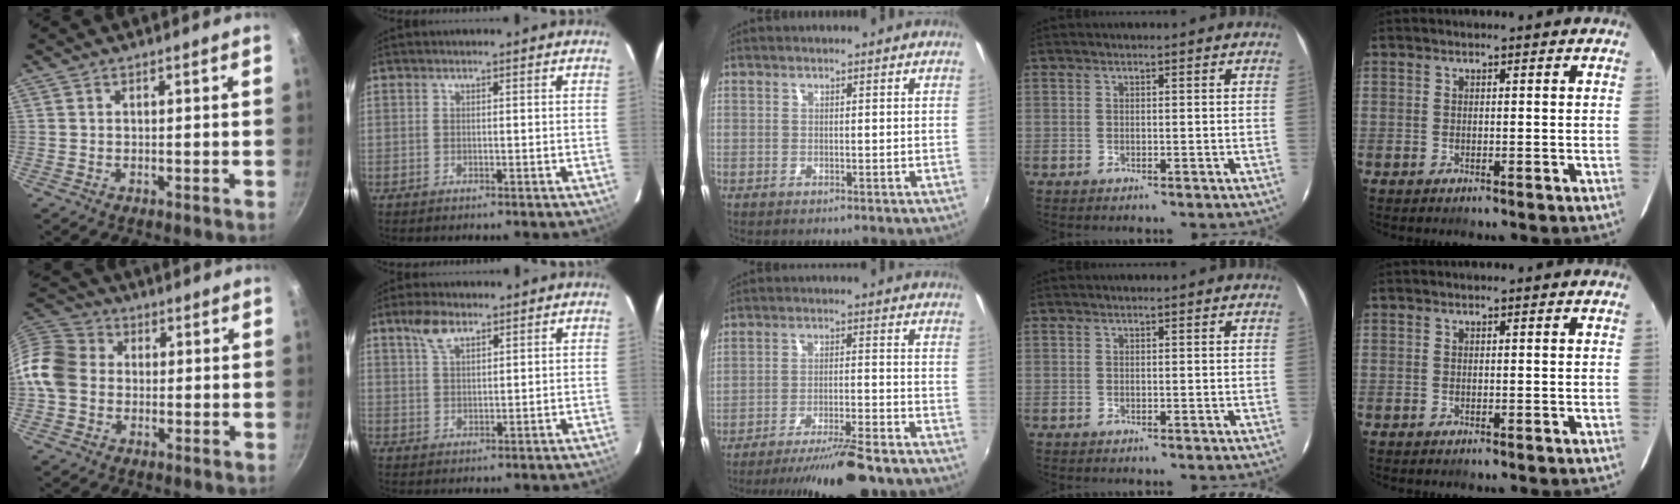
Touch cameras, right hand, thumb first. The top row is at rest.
{"thumb": {"total": 10.7, "force": [-0.8, 9.0, 5.7], "torque": [-0.083, 0.021, -0.037]}, "index": {"total": 4.8, "force": [3.1, 2.1, 3.0], "torque": [-0.055, 0.009, 0.061]}, "middle": {"total": 15.2, "force": [-13.1, 1.9, 7.6], "torque": [-0.142, -0.014, -0.196]}}